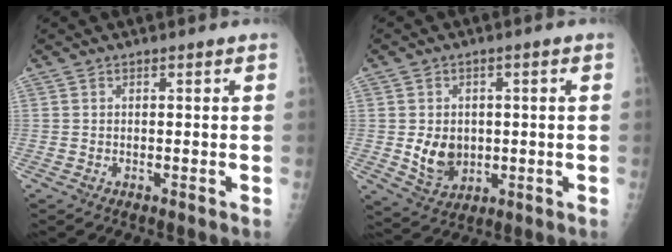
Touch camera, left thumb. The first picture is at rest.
{"total": 7.2, "force": [-0.4, 5.7, 4.4], "torque": [-0.048, -0.005, 0.008]}